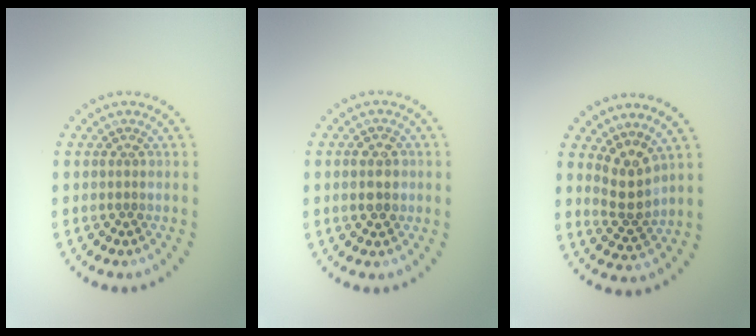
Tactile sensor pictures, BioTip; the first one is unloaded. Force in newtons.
{"total": 2.9, "press": 2.9, "slide": 0.2}
{"total": 2.7, "press": 2.1, "slide": 1.6}